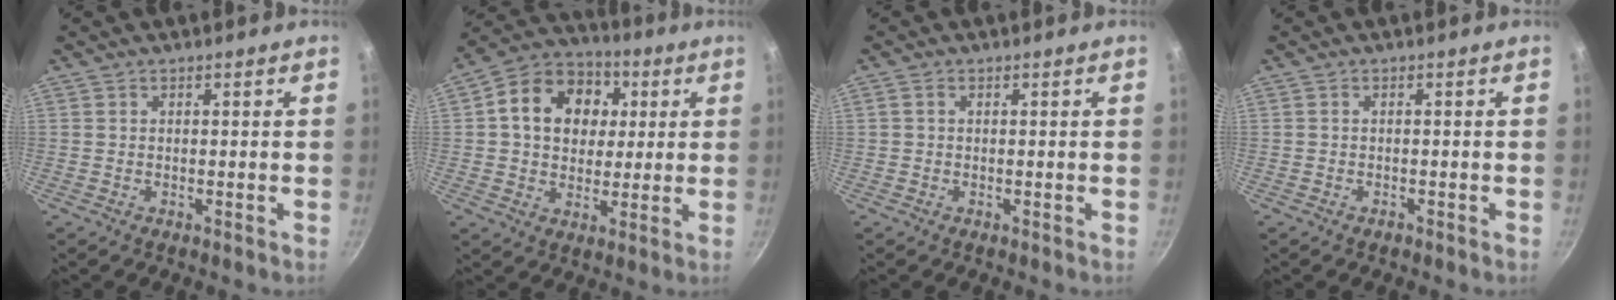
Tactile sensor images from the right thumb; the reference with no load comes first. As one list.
[{"total": 15.7, "force": [3.2, 12.3, 9.2], "torque": [-0.126, 0.017, 0.040]}, {"total": 0.8, "force": [0.1, 0.6, 0.5], "torque": [-0.010, 0.005, 0.002]}, {"total": 0.7, "force": [-0.5, 0.4, 0.3], "torque": [-0.008, 0.004, -0.008]}]